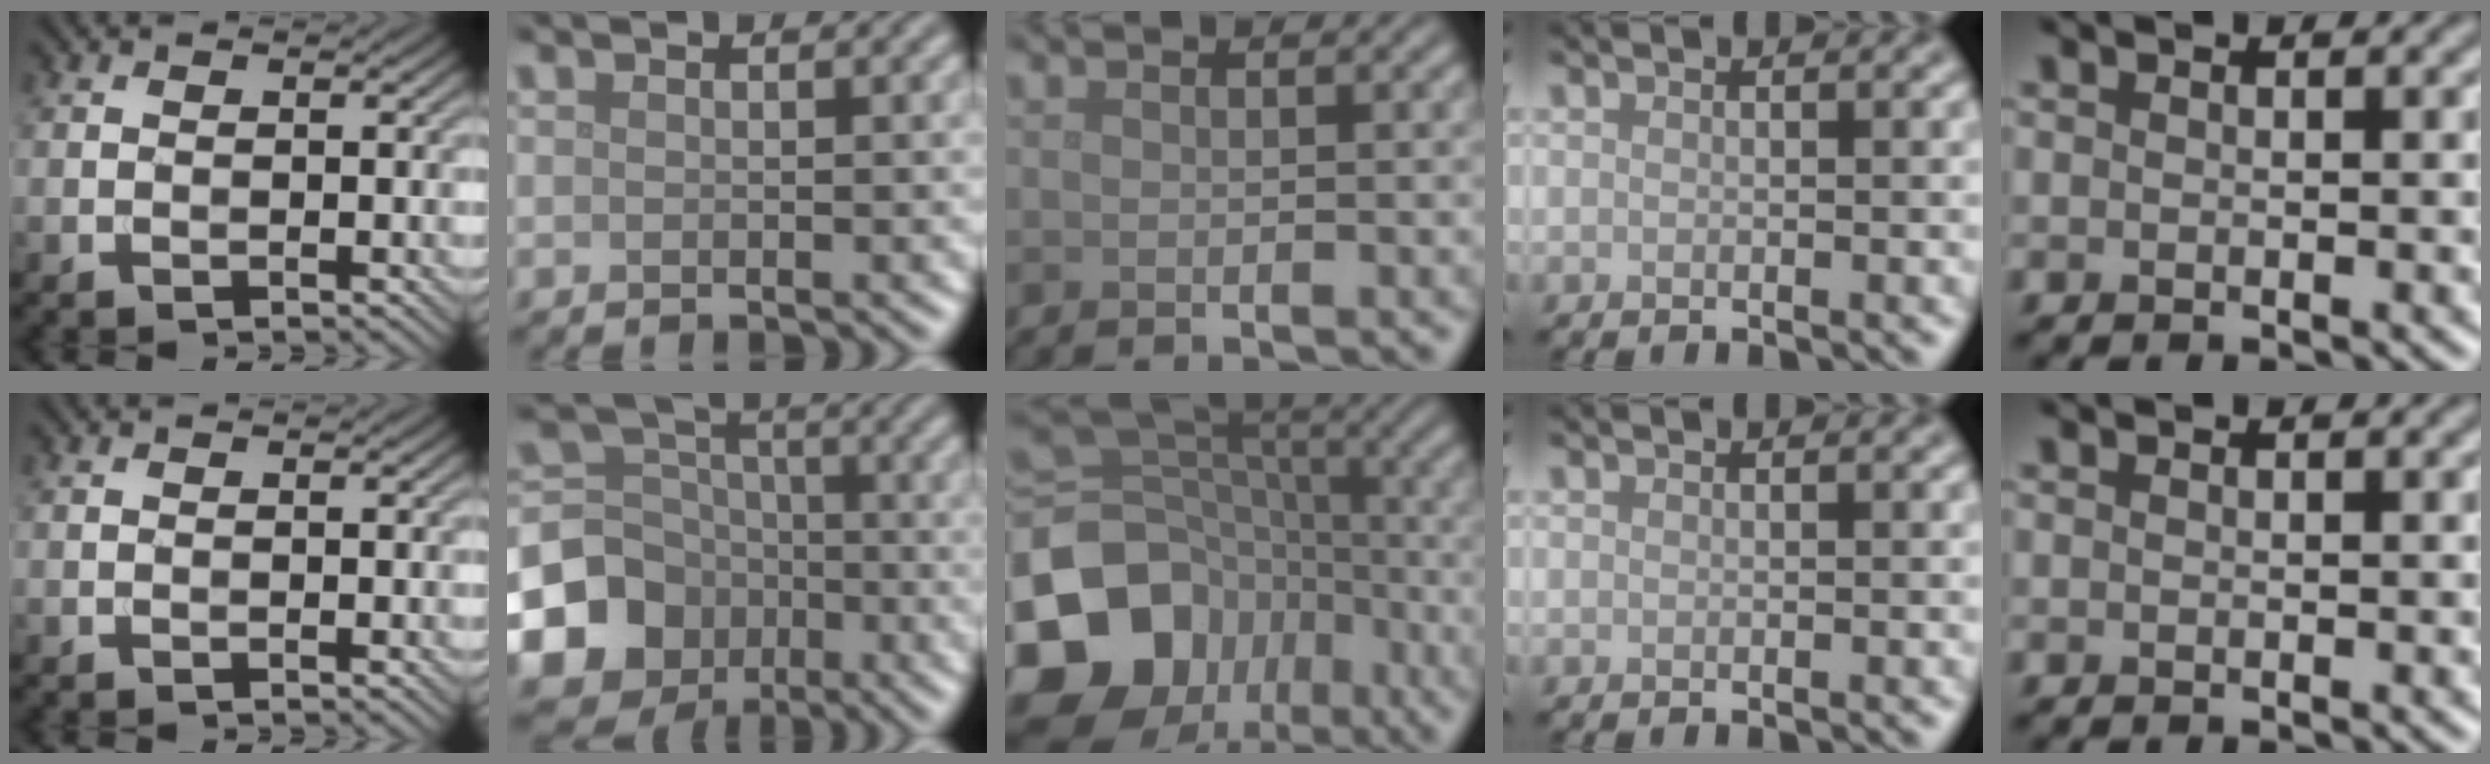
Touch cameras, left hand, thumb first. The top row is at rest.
{"index": {"total": 9.9, "force": [-4.0, 8.5, 3.0], "torque": [-0.073, -0.013, -0.090]}, "middle": {"total": 17.5, "force": [-7.7, 13.9, 7.3], "torque": [-0.189, -0.005, -0.134]}}